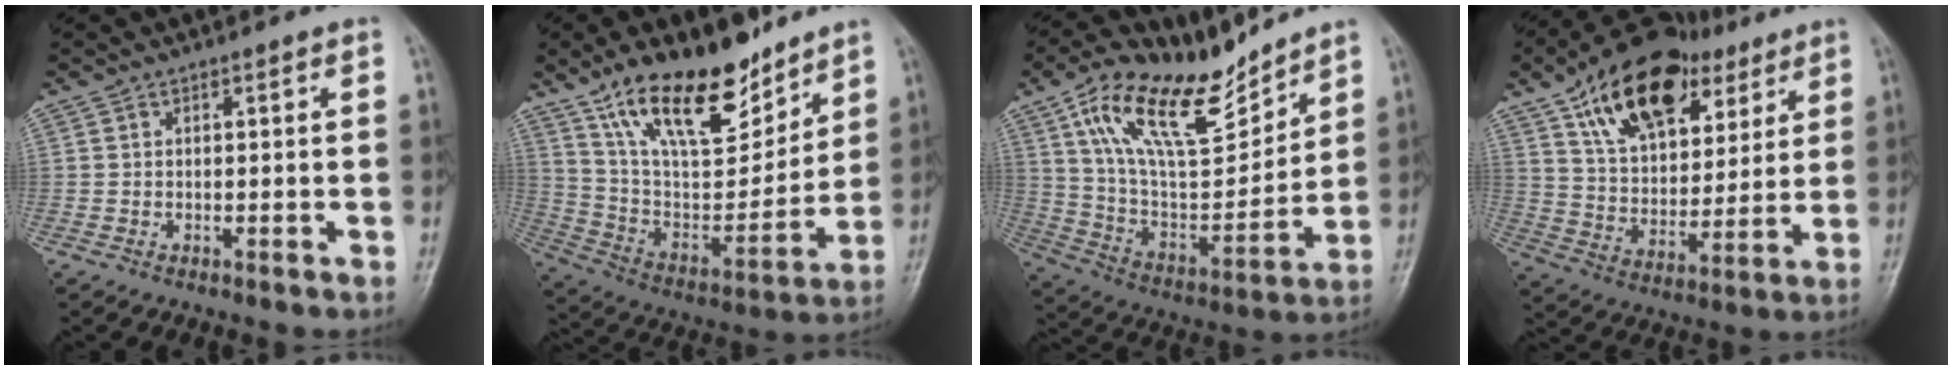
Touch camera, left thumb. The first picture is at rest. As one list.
[{"total": 22.1, "force": [14.9, 9.3, 13.5], "torque": [-0.184, -0.070, 0.269]}, {"total": 20.7, "force": [13.8, 8.2, 13.0], "torque": [-0.190, -0.058, 0.258]}, {"total": 22.0, "force": [11.9, 12.5, 13.7], "torque": [-0.187, -0.022, 0.204]}]